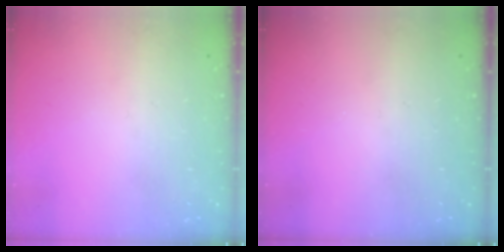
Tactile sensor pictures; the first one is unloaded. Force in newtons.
{"total": 0.0}